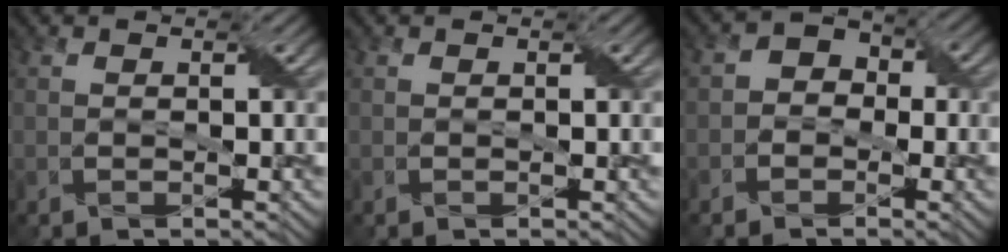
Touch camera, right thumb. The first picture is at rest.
{"total": 0.0}
{"total": 3.2, "force": [-0.9, 2.7, 1.3], "torque": [-0.008, 0.011, -0.028]}